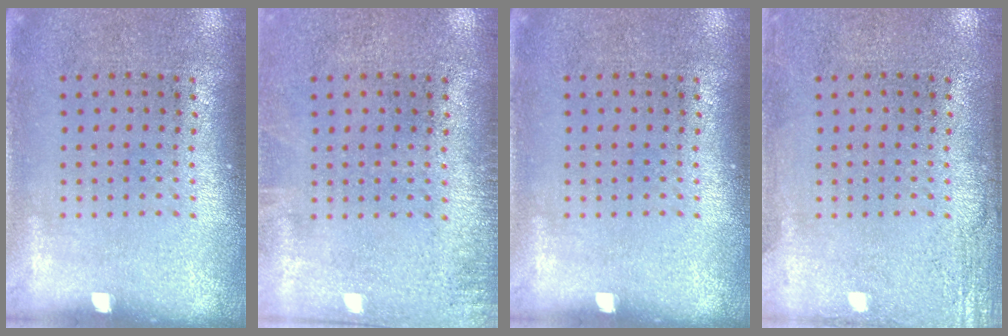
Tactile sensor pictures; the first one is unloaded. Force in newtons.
{"total": 0.9, "press": 0.9, "slide": 0.2}
{"total": 0.0}
{"total": 2.2, "press": 2.2, "slide": 0.4}